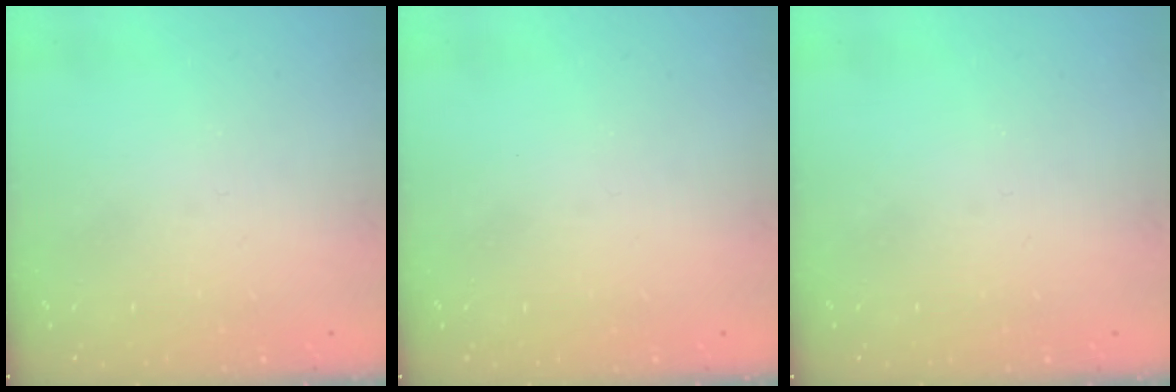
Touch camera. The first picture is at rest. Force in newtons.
{"total": 0.0}
{"total": 0.0}